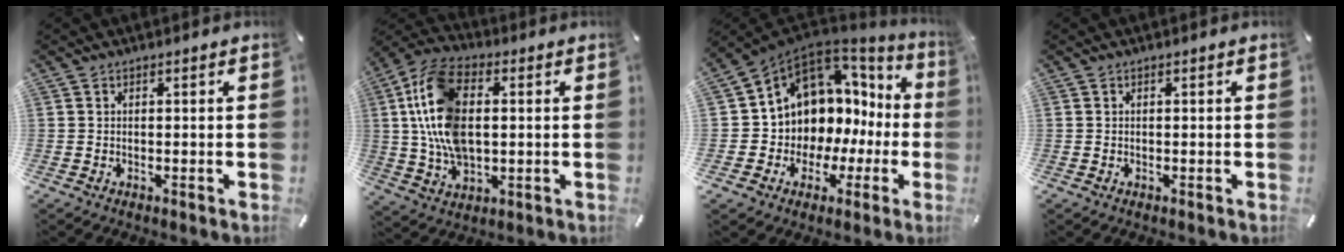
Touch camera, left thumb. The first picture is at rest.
{"total": 15.4, "force": [1.3, 9.9, 11.8], "torque": [-0.275, 0.004, 0.022]}
{"total": 9.7, "force": [4.3, 8.4, 2.2], "torque": [-0.063, -0.065, 0.092]}
{"total": 0.0}